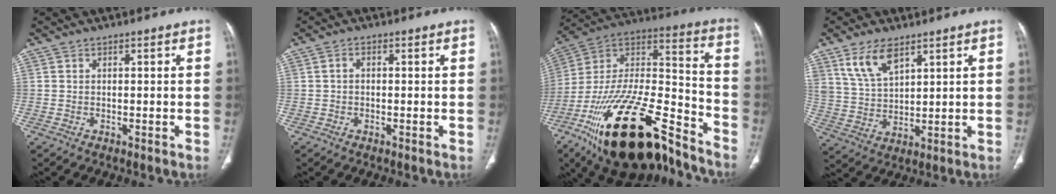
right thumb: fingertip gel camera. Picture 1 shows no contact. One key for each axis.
{"total": 1.1, "fx": -0.1, "fy": 0.8, "fz": 0.8, "tx": -0.012, "ty": 0.005, "tz": -0.003}
{"total": 32.3, "fx": -20.8, "fy": 12.0, "fz": 21.7, "tx": -0.387, "ty": 0.058, "tz": -0.354}
{"total": 8.7, "fx": 5.4, "fy": 4.1, "fz": 5.4, "tx": -0.096, "ty": -0.023, "tz": 0.117}